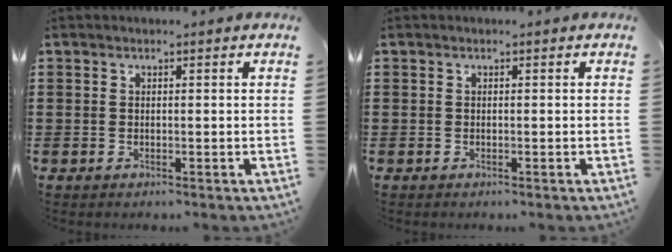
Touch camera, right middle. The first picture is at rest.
{"total": 0.0}